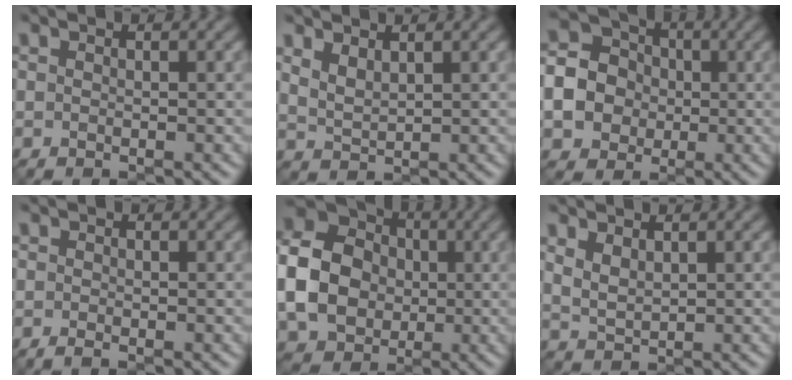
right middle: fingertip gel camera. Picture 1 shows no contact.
{"total": 1.9, "force": [1.4, 0.8, 1.1], "torque": [-0.025, -0.004, 0.034]}
{"total": 7.1, "force": [-0.9, 6.3, 3.1], "torque": [-0.070, 0.001, -0.031]}
{"total": 0.7, "force": [-0.4, 0.2, 0.5], "torque": [-0.011, -0.003, -0.009]}
{"total": 10.0, "force": [-0.7, 8.3, 5.6], "torque": [-0.132, 0.006, -0.025]}
{"total": 2.0, "force": [1.3, 1.0, 1.2], "torque": [-0.031, -0.003, 0.031]}